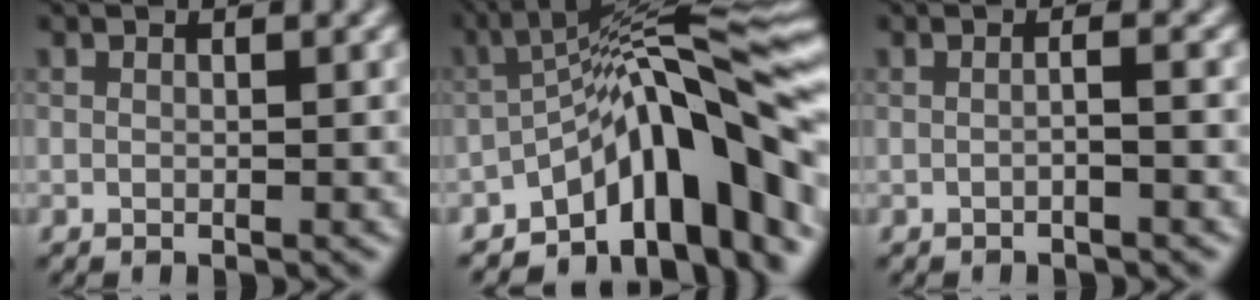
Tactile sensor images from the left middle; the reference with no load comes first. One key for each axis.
{"total": 13.8, "fx": -5.8, "fy": 4.0, "fz": 11.8, "tx": -0.147, "ty": 0.029, "tz": -0.096}
{"total": 1.1, "fx": -0.4, "fy": 0.1, "fz": 1.0, "tx": -0.013, "ty": 0.005, "tz": -0.012}